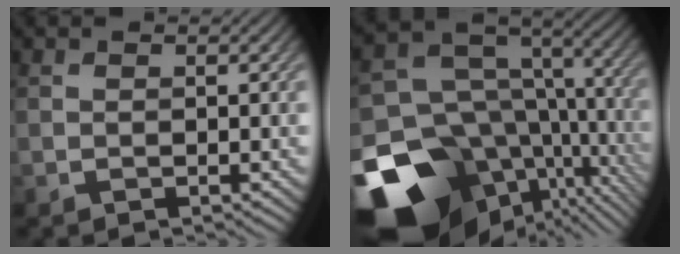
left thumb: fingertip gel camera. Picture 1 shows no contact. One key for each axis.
{"total": 20.3, "fx": -8.1, "fy": 14.6, "fz": 11.5, "tx": -0.242, "ty": -0.030, "tz": -0.091}